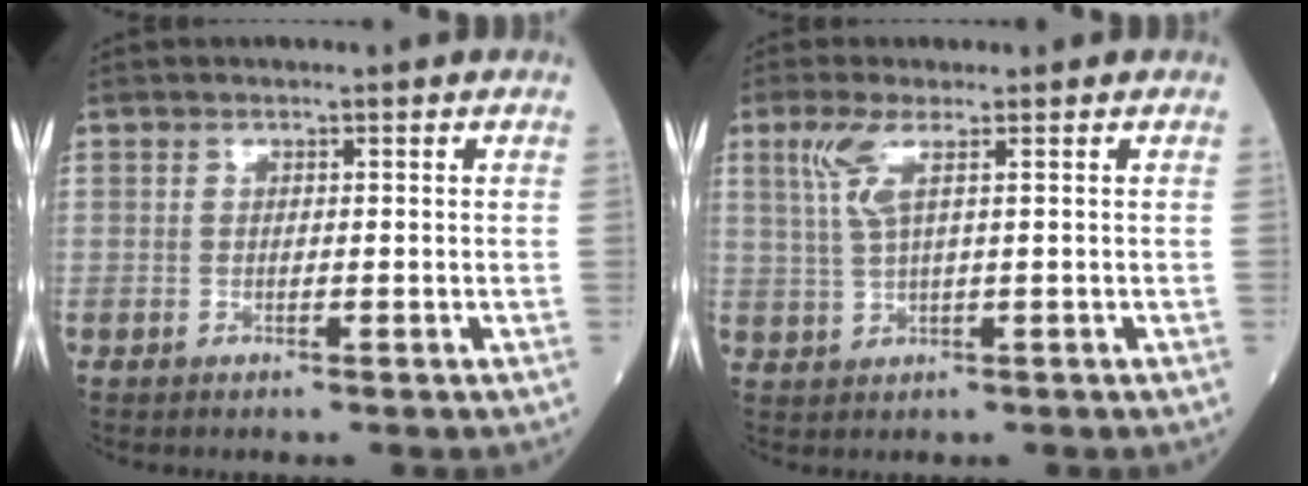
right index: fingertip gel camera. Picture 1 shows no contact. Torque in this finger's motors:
{"motor_torque": [0.13, -0.01, 0.22, 0.10]}